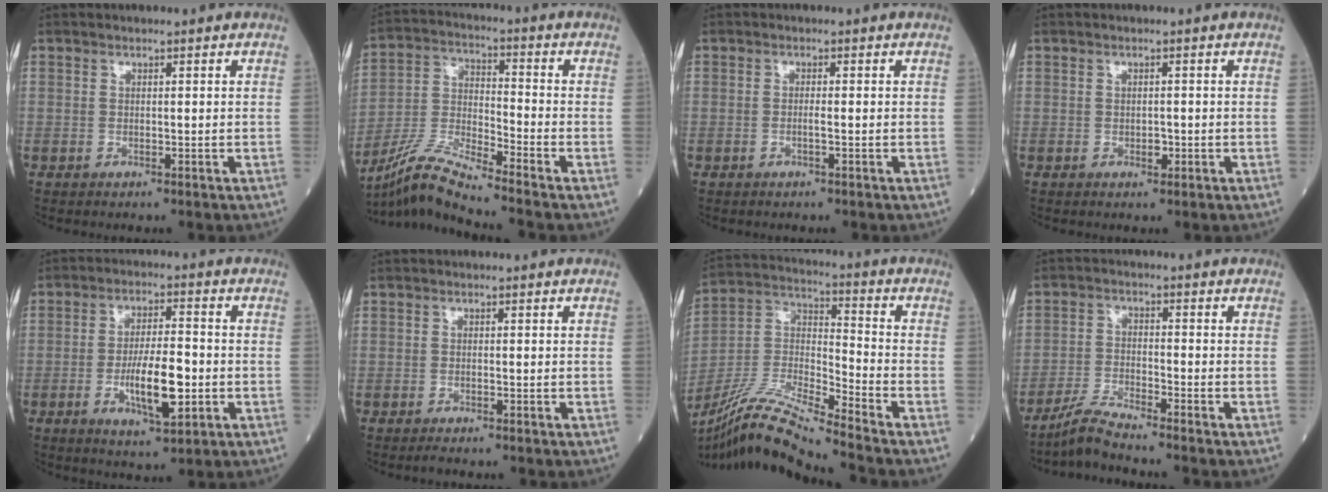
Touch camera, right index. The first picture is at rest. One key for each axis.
{"total": 9.9, "fx": -9.0, "fy": -1.6, "fz": 4.0, "tx": -0.092, "ty": -0.016, "tz": -0.174}
{"total": 1.0, "fx": -0.4, "fy": -0.1, "fz": 0.9, "tx": -0.017, "ty": 0.001, "tz": -0.008}
{"total": 1.1, "fx": -0.4, "fy": 0.6, "fz": 0.8, "tx": -0.013, "ty": 0.001, "tz": -0.005}
{"total": 9.1, "fx": -2.3, "fy": 2.2, "fz": 8.6, "tx": -0.154, "ty": -0.003, "tz": -0.035}
{"total": 1.1, "fx": -0.9, "fy": -0.1, "fz": 0.6, "tx": -0.016, "ty": -0.003, "tz": -0.015}
{"total": 15.8, "fx": -13.6, "fy": -1.0, "fz": 7.9, "tx": -0.165, "ty": -0.005, "tz": -0.257}
{"total": 4.7, "fx": -4.4, "fy": -0.9, "fz": 1.4, "tx": -0.037, "ty": -0.024, "tz": -0.089}